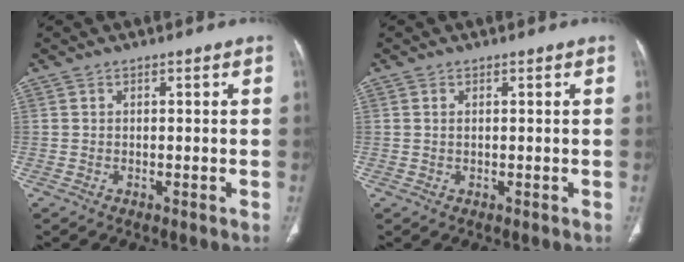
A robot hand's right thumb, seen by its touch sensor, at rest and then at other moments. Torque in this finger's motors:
{"motor_torque": [-0.22, -0.08, -0.54, 0.17, 0.09]}